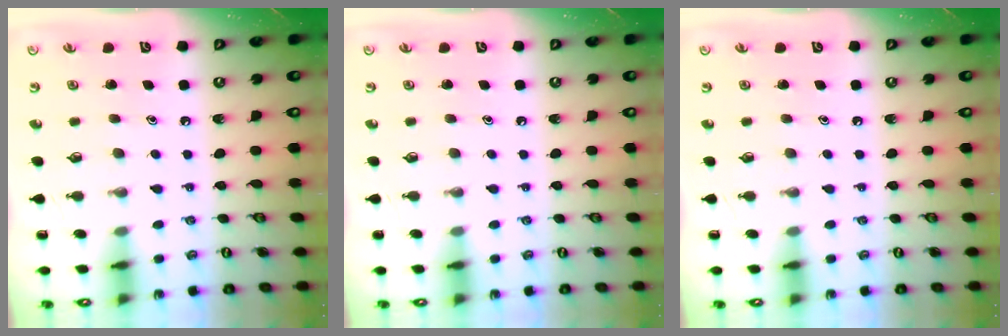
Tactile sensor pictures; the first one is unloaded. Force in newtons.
{"total": 0.0}
{"total": 0.0}